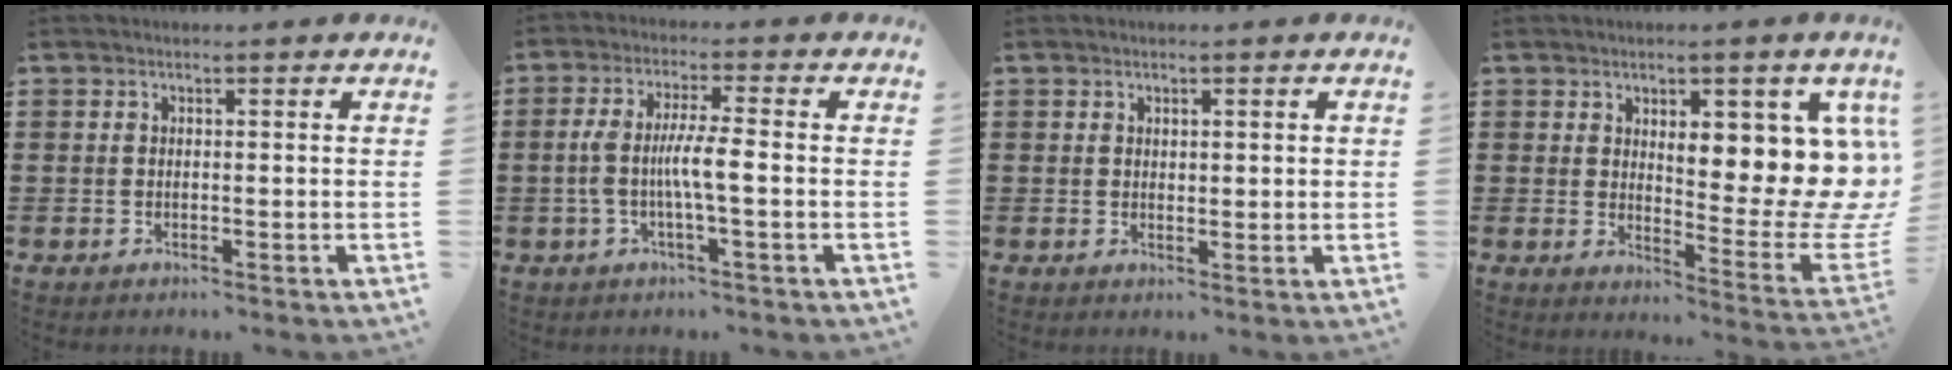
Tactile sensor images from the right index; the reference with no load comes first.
{"total": 5.8, "force": [-1.0, 0.6, 5.7], "torque": [-0.123, -0.009, -0.029]}
{"total": 1.0, "force": [0.6, 0.5, 0.5], "torque": [-0.010, 0.005, 0.011]}
{"total": 10.6, "force": [4.0, 4.7, 8.5], "torque": [-0.097, -0.058, 0.064]}